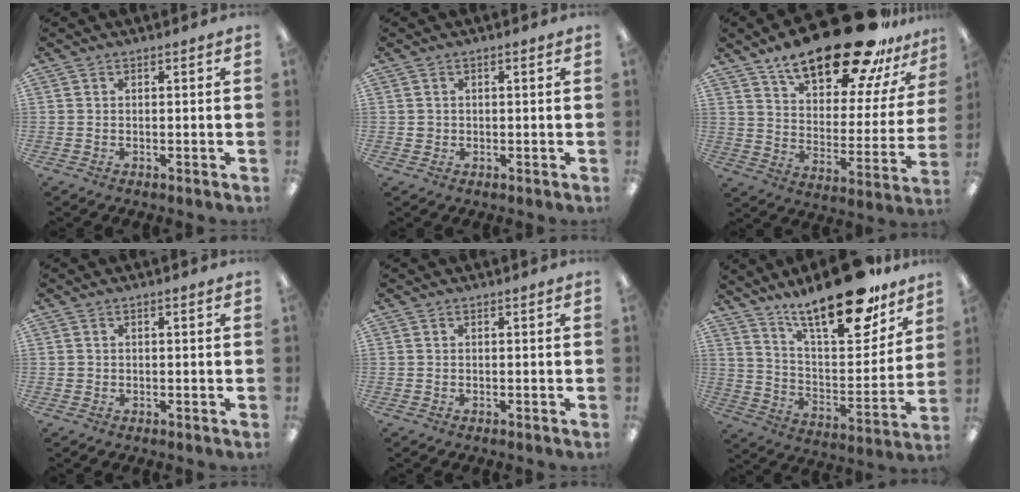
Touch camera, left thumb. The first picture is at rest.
{"total": 1.1, "force": [0.1, 1.1, 0.3], "torque": [-0.007, 0.006, -0.001]}
{"total": 24.4, "force": [18.6, 8.1, 13.6], "torque": [-0.211, -0.121, 0.310]}
{"total": 0.8, "force": [0.0, 0.8, 0.2], "torque": [-0.005, 0.005, -0.001]}
{"total": 0.0}
{"total": 23.0, "force": [17.7, 7.0, 12.9], "torque": [-0.197, -0.122, 0.297]}